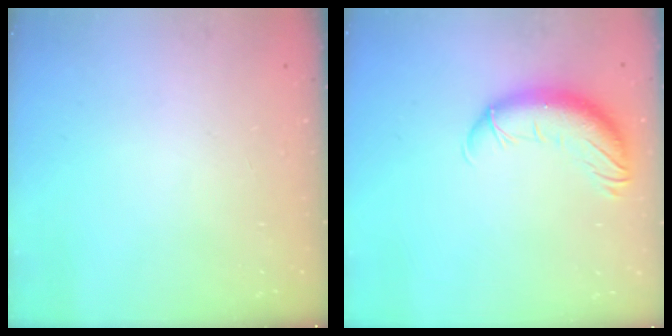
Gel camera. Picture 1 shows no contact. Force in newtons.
{"total": 12.5, "press": 12.0, "slide": 3.5}